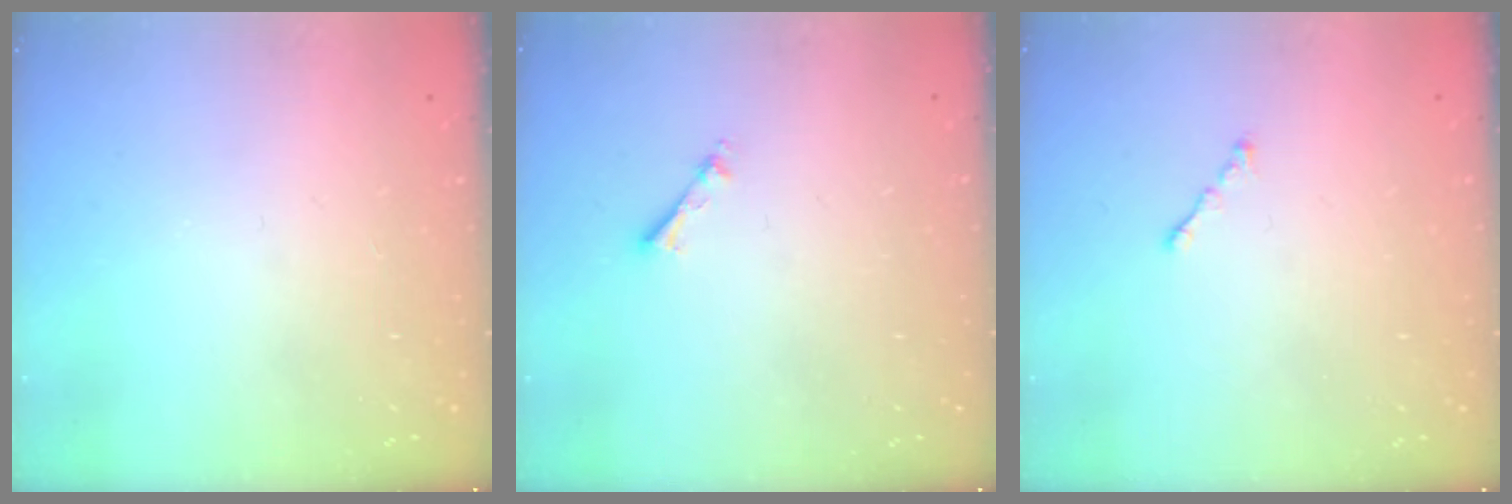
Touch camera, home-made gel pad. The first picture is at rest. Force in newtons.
{"total": 2.7, "press": 2.7, "slide": 0.3}
{"total": 0.7, "press": 0.5, "slide": 0.5}